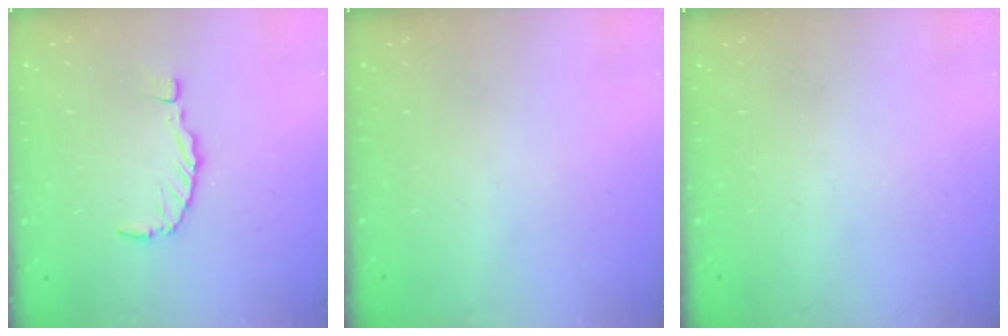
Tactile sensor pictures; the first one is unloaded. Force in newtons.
{"total": 0.0}
{"total": 1.6, "press": 1.5, "slide": 0.5}